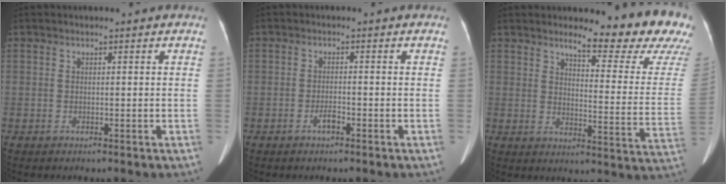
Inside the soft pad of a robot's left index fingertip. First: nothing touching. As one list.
[{"total": 1.6, "force": [-1.1, 0.4, 1.2], "torque": [-0.026, 0.000, -0.015]}, {"total": 16.0, "force": [14.1, 1.5, 7.4], "torque": [-0.088, -0.087, 0.153]}]